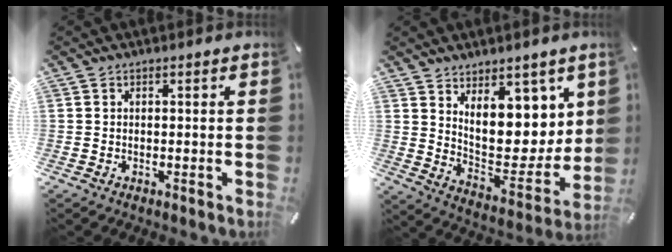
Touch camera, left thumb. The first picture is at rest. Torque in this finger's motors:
{"motor_torque": [1.17, -0.11, 0.36, -0.30, 0.37]}